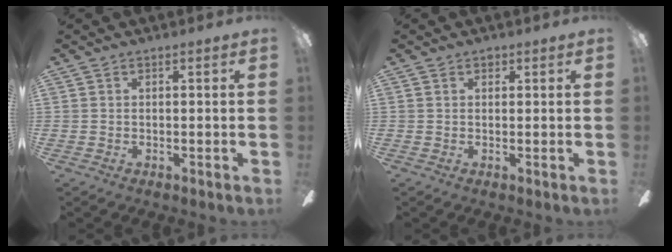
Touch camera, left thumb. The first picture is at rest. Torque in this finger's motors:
{"motor_torque": [-0.01, 0.02, 0.30, -0.02, 0.00]}